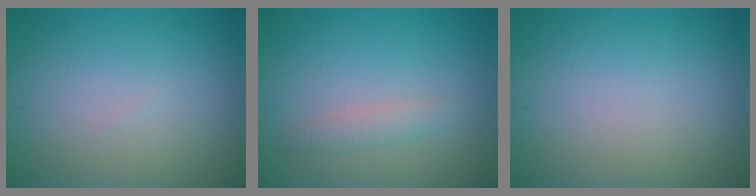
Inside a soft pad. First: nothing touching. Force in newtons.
{"total": 1.4, "press": 1.4, "slide": 0.1}
{"total": 0.0}